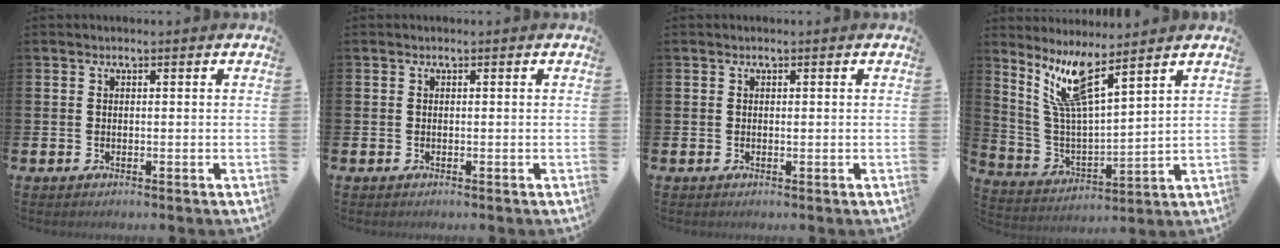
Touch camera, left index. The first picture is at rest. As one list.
[{"total": 0.0}, {"total": 0.0}, {"total": 8.9, "force": [6.6, 1.2, 5.7], "torque": [-0.138, -0.028, 0.117]}]